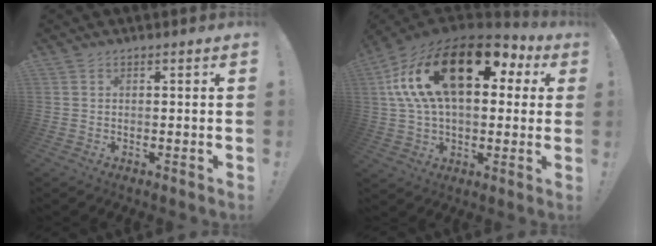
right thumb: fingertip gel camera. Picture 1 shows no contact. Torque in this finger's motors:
{"motor_torque": [1.10, 1.50, 2.69, 0.08, 0.94]}